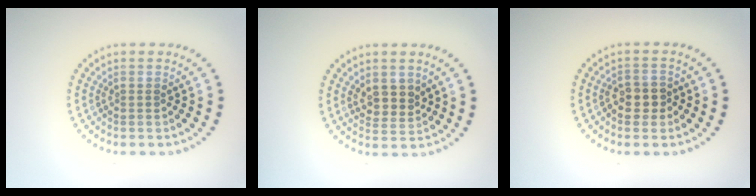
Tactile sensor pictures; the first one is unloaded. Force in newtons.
{"total": 2.3, "press": 2.1, "slide": 1.0}
{"total": 1.9, "press": 1.8, "slide": 0.5}